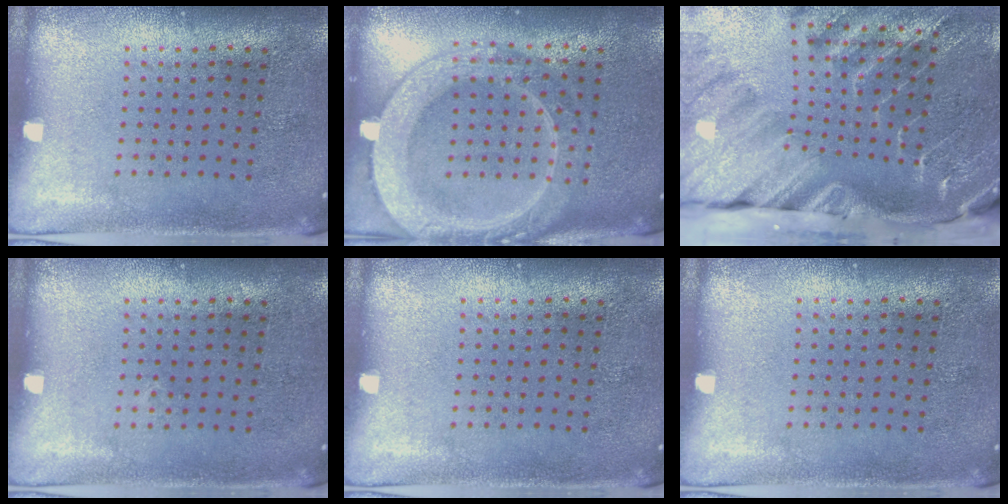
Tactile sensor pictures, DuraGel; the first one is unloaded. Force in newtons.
{"total": 3.9, "press": 3.9, "slide": 0.4}
{"total": 4.2, "press": 3.2, "slide": 2.8}
{"total": 0.0}
{"total": 0.0}
{"total": 0.0}